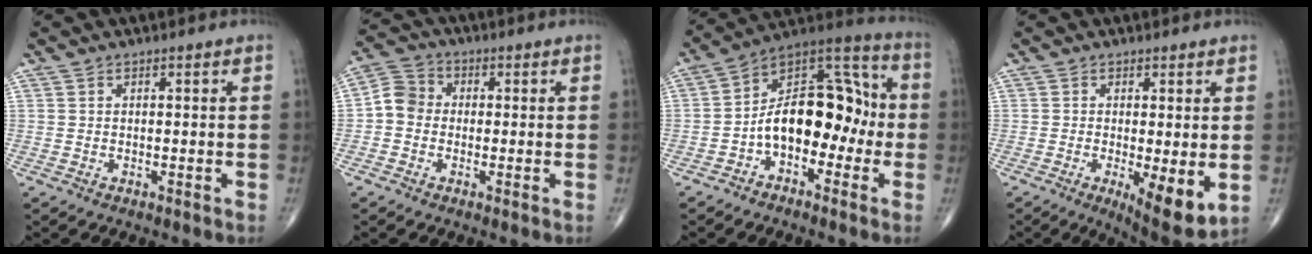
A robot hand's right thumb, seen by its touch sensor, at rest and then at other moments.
{"total": 5.8, "force": [-0.7, 5.3, 2.4], "torque": [-0.026, 0.021, -0.028]}
{"total": 18.0, "force": [-2.4, 10.6, 14.3], "torque": [-0.196, 0.059, -0.051]}
{"total": 8.9, "force": [-1.7, 2.6, 8.4], "torque": [-0.126, -0.026, -0.022]}